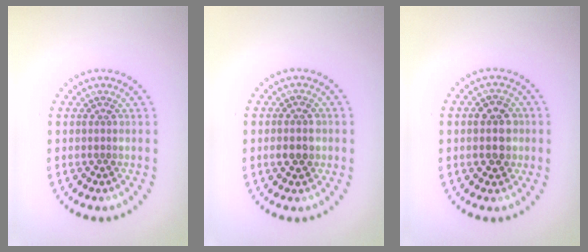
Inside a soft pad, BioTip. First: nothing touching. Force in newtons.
{"total": 2.0, "press": 2.0, "slide": 0.2}
{"total": 3.1, "press": 3.0, "slide": 0.4}